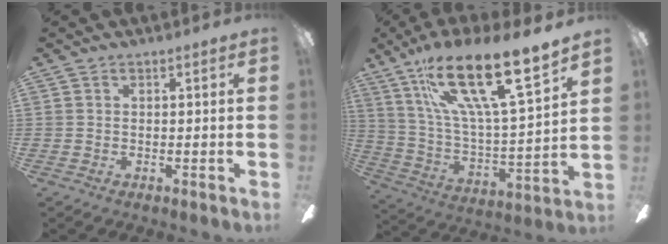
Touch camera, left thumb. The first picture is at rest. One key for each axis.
{"total": 23.6, "fx": 15.7, "fy": 5.2, "fz": 16.9, "tx": -0.317, "ty": -0.093, "tz": 0.260}